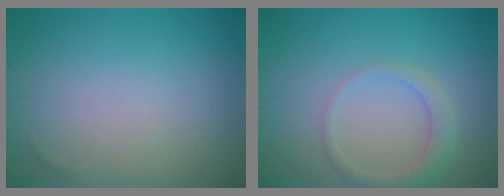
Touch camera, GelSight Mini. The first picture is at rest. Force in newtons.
{"total": 2.4, "press": 2.4, "slide": 0.2}